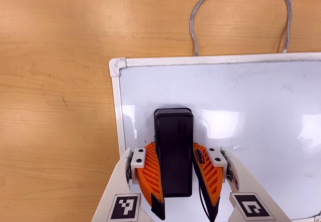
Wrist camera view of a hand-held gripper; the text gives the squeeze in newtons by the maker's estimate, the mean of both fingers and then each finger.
{"total": 12.9, "left": 13.2, "right": 12.6}